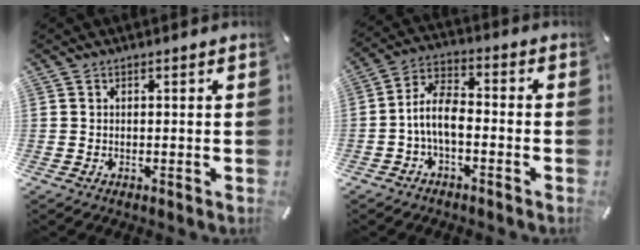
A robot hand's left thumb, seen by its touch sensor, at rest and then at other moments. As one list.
[{"total": 8.2, "force": [-3.0, 4.2, 6.4], "torque": [-0.131, 0.014, -0.055]}]